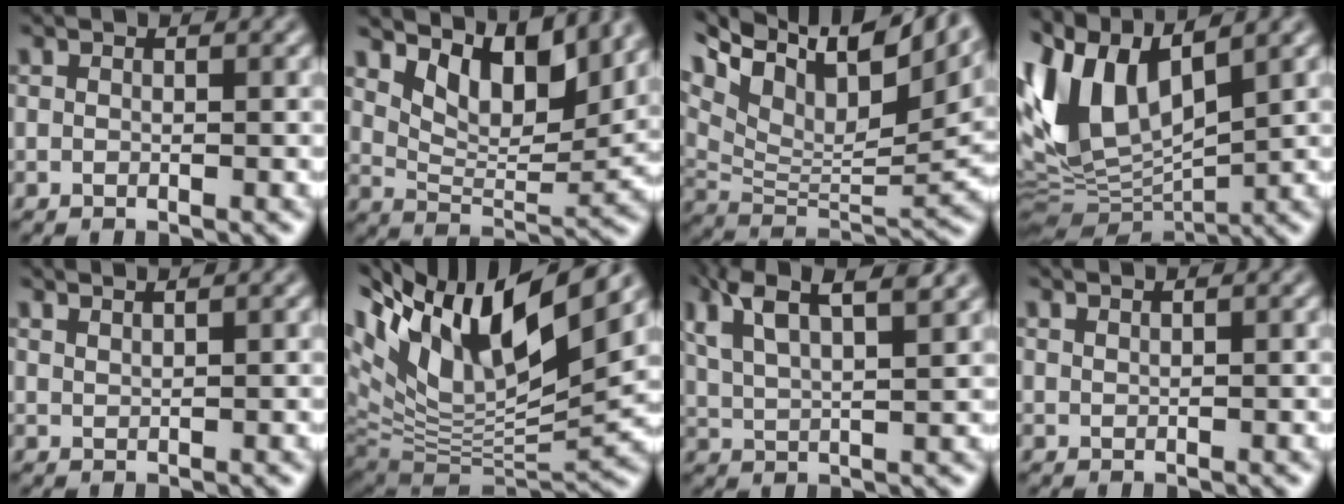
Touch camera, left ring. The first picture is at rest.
{"total": 7.7, "force": [4.6, 3.4, 5.1], "torque": [-0.087, 0.004, 0.082]}
{"total": 13.8, "force": [7.5, 6.7, 9.5], "torque": [-0.183, 0.043, 0.138]}
{"total": 8.7, "force": [3.3, 4.4, 6.8], "torque": [-0.150, 0.020, 0.063]}
{"total": 1.7, "force": [1.5, 0.5, 0.7], "torque": [0.000, 0.017, 0.008]}
{"total": 14.1, "force": [6.8, 4.8, 11.3], "torque": [-0.220, 0.033, 0.131]}
{"total": 7.3, "force": [4.3, 2.4, 5.4], "torque": [-0.111, 0.028, 0.071]}
{"total": 0.9, "force": [0.9, 0.2, 0.3], "torque": [0.002, 0.006, 0.006]}